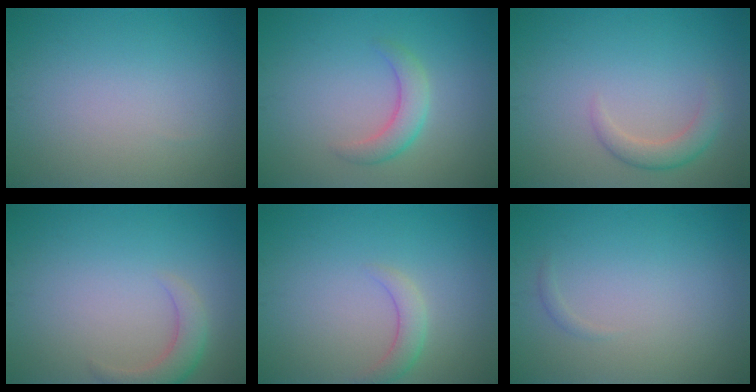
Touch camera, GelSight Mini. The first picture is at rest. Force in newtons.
{"total": 2.6, "press": 2.6, "slide": 0.3}
{"total": 2.2, "press": 2.2, "slide": 0.1}
{"total": 2.7, "press": 2.7, "slide": 0.3}
{"total": 1.9, "press": 1.9, "slide": 0.2}
{"total": 0.5, "press": 0.5, "slide": 0.0}